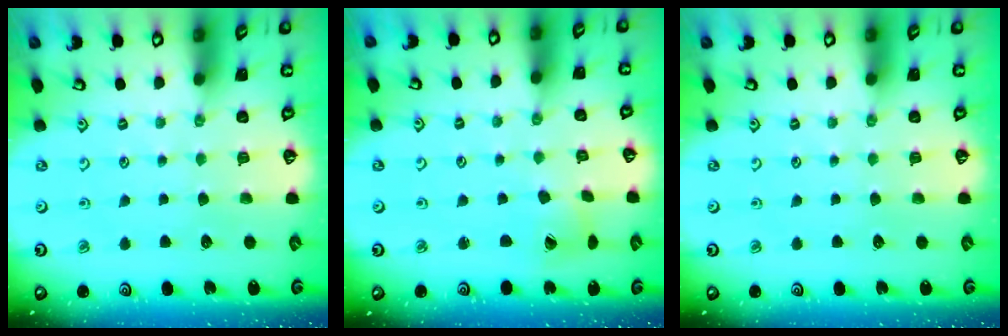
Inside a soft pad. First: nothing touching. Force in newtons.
{"total": 5.9, "press": 5.9, "slide": 0.3}
{"total": 0.0}